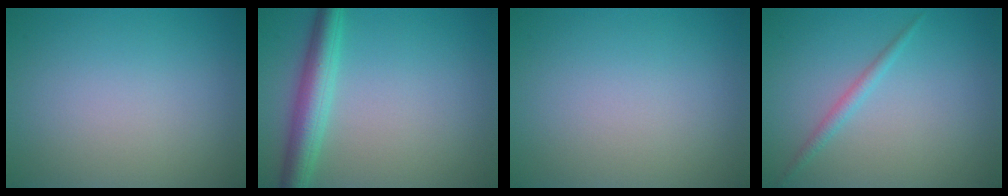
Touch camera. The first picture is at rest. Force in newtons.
{"total": 4.3, "press": 4.3, "slide": 0.1}
{"total": 0.0}
{"total": 1.3, "press": 1.3, "slide": 0.1}